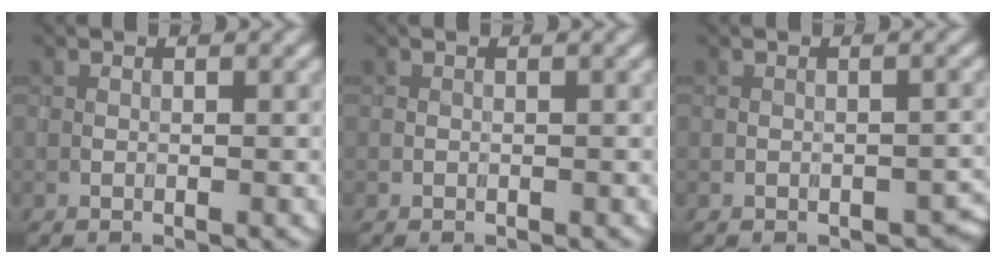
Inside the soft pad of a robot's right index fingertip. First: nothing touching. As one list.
[{"total": 0.0}, {"total": 2.4, "force": [-1.2, 1.7, 1.1], "torque": [-0.015, -0.003, -0.008]}]